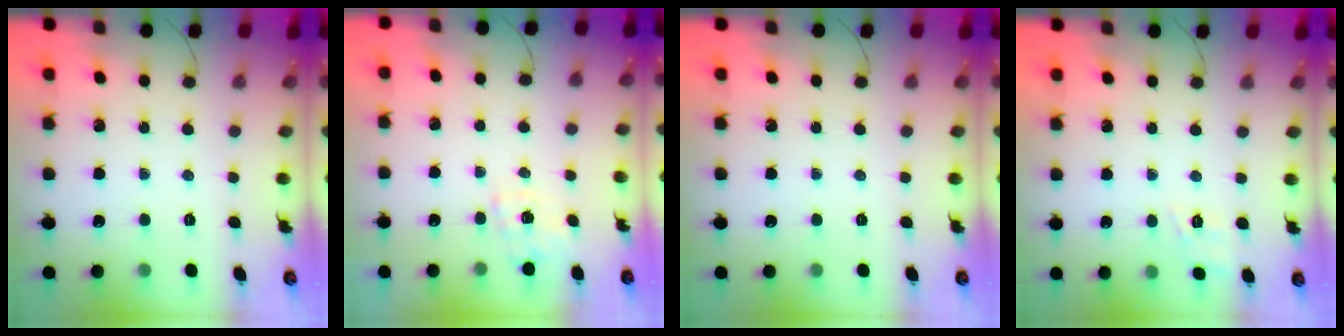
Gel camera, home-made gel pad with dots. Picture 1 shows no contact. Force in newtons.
{"total": 2.3, "press": 2.1, "slide": 1.0}
{"total": 0.0}
{"total": 2.7, "press": 2.0, "slide": 1.8}